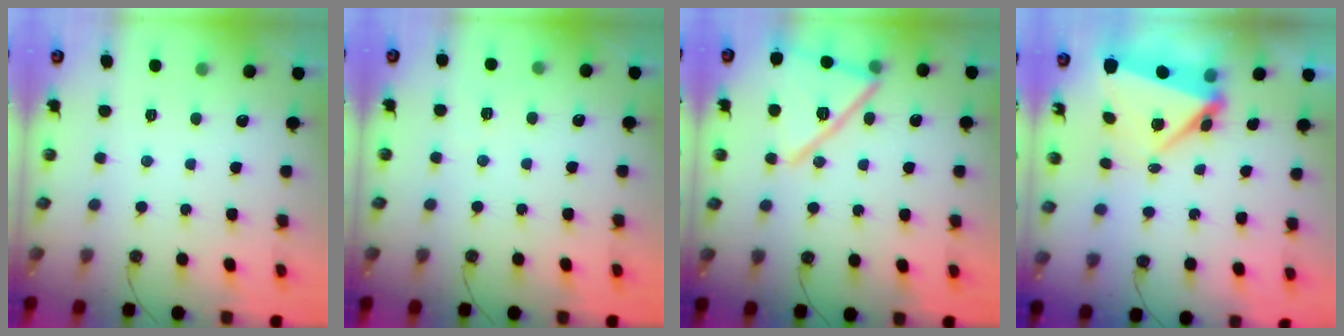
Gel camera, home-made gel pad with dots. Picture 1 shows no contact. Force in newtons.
{"total": 4.5, "press": 3.8, "slide": 2.5}
{"total": 18.8, "press": 15.6, "slide": 10.5}
{"total": 6.3, "press": 6.2, "slide": 1.1}